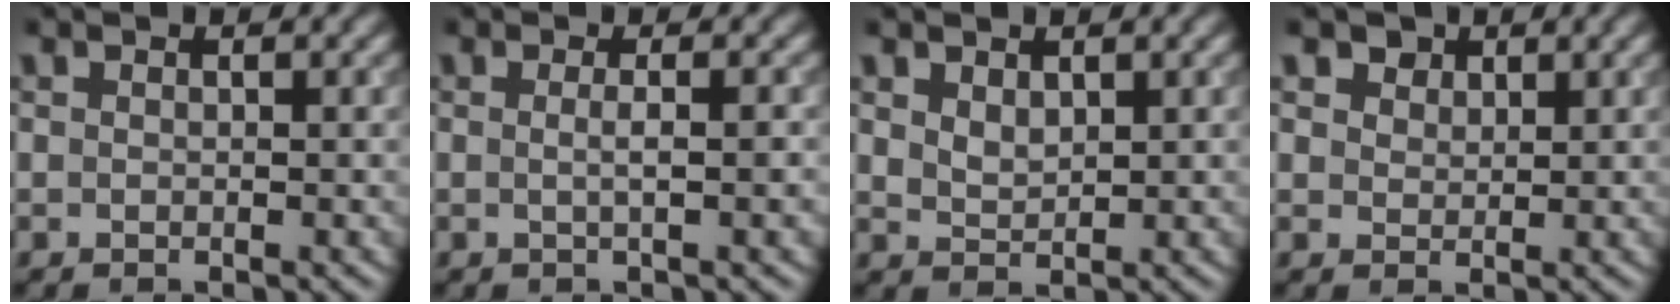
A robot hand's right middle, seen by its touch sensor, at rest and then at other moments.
{"total": 2.1, "force": [-0.1, 0.5, 2.0], "torque": [-0.029, -0.001, -0.007]}
{"total": 1.6, "force": [0.9, 1.0, 1.0], "torque": [-0.021, -0.002, 0.022]}
{"total": 2.6, "force": [1.8, 1.6, 0.8], "torque": [-0.023, -0.007, 0.031]}